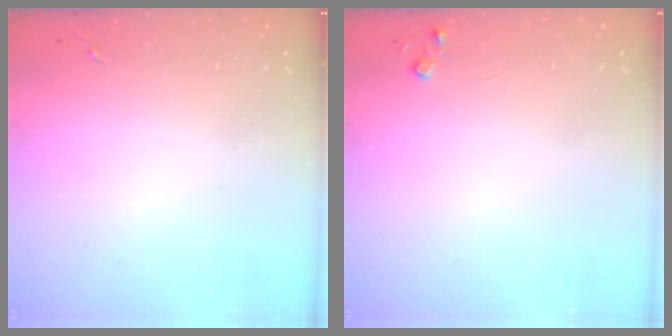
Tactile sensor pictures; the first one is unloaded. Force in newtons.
{"total": 3.6, "press": 3.6, "slide": 0.4}